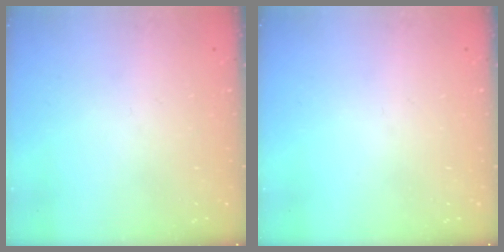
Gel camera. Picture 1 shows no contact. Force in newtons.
{"total": 0.0}